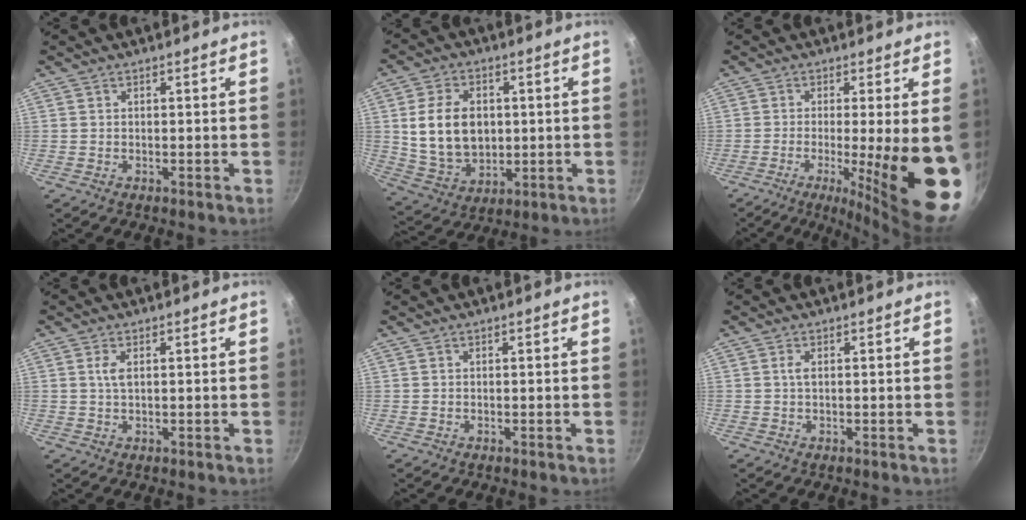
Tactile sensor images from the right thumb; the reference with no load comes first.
{"total": 13.9, "force": [1.4, 10.1, 9.4], "torque": [-0.152, -0.007, 0.039]}
{"total": 16.5, "force": [-3.7, 2.8, 15.8], "torque": [-0.215, -0.011, -0.045]}
{"total": 2.2, "force": [0.6, 0.9, 1.9], "torque": [-0.038, -0.002, 0.014]}
{"total": 0.0}
{"total": 1.3, "force": [0.3, 0.5, 1.2], "torque": [-0.023, 0.001, 0.004]}